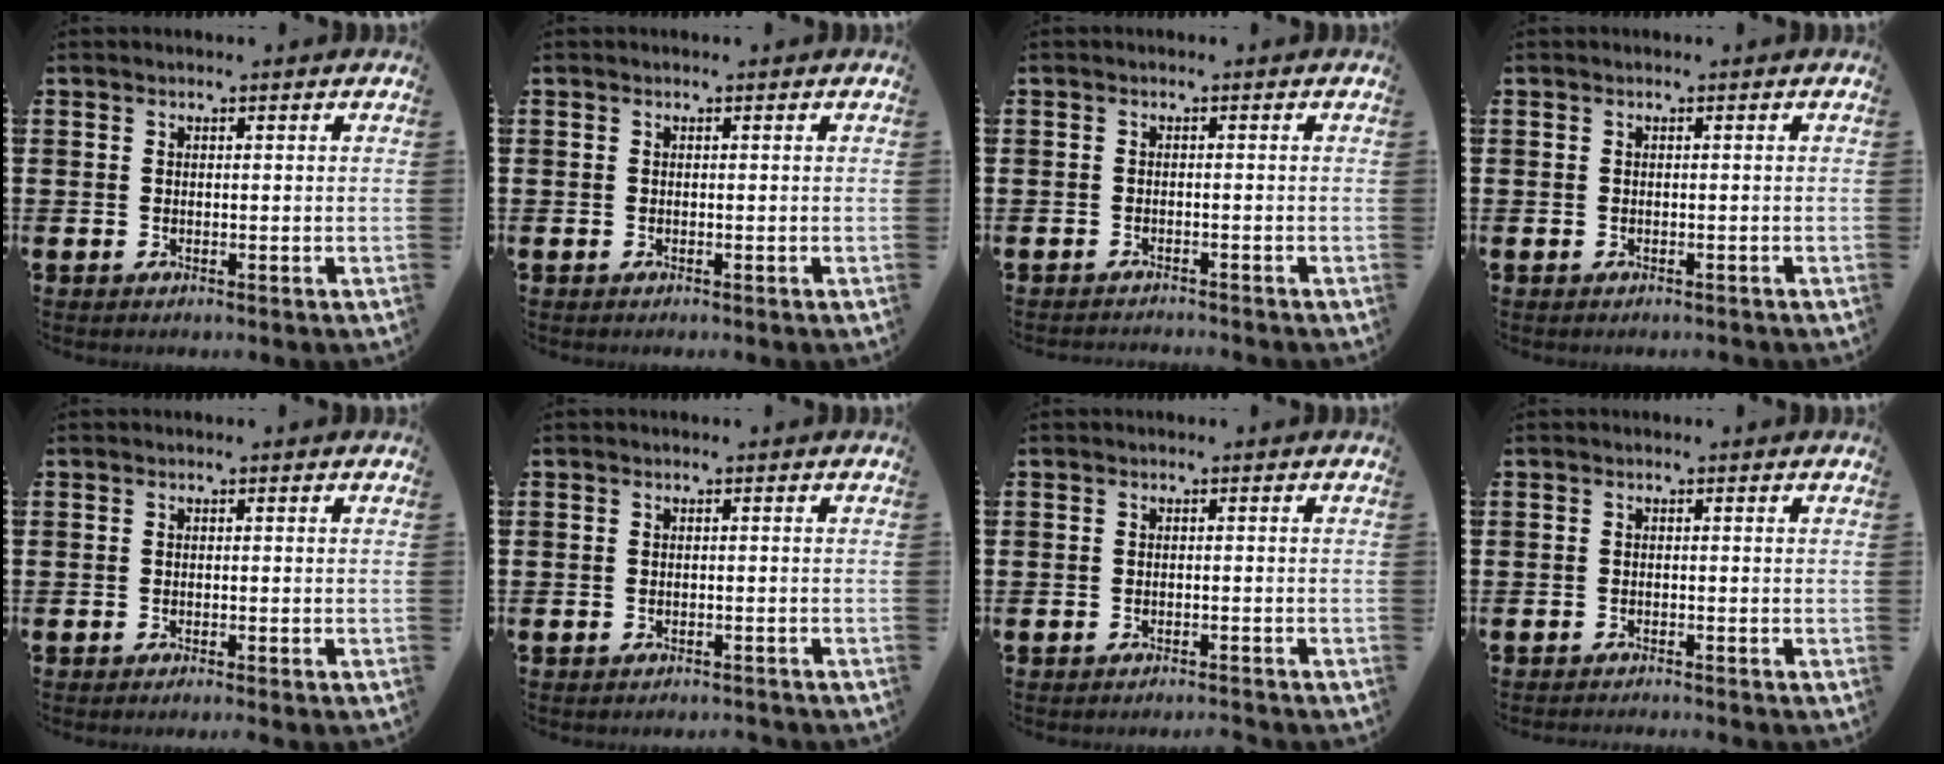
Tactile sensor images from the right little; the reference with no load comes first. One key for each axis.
{"total": 0.0}
{"total": 0.9, "fx": -0.9, "fy": -0.1, "fz": 0.0, "tx": -0.001, "ty": 0.000, "tz": -0.019}
{"total": 0.0}
{"total": 0.6, "fx": -0.5, "fy": -0.1, "fz": 0.3, "tx": -0.004, "ty": -0.003, "tz": -0.009}
{"total": 0.8, "fx": -0.8, "fy": 0.0, "fz": 0.0, "tx": -0.002, "ty": -0.001, "tz": -0.017}
{"total": 1.0, "fx": -1.0, "fy": -0.2, "fz": 0.1, "tx": -0.001, "ty": 0.001, "tz": -0.021}
{"total": 0.8, "fx": -0.8, "fy": -0.2, "fz": 0.0, "tx": 0.000, "ty": 0.000, "tz": -0.017}